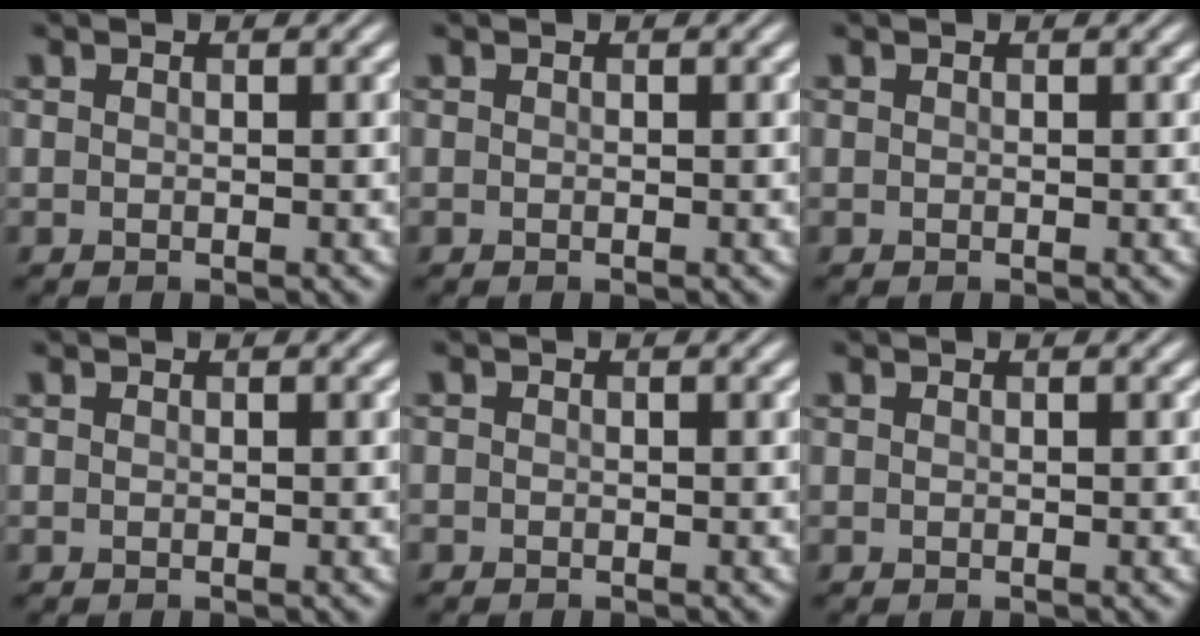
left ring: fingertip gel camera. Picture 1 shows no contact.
{"total": 0.0}
{"total": 0.0}
{"total": 0.0}
{"total": 0.5, "force": [-0.3, 0.4, -0.1], "torque": [0.005, -0.004, -0.008]}
{"total": 0.0}